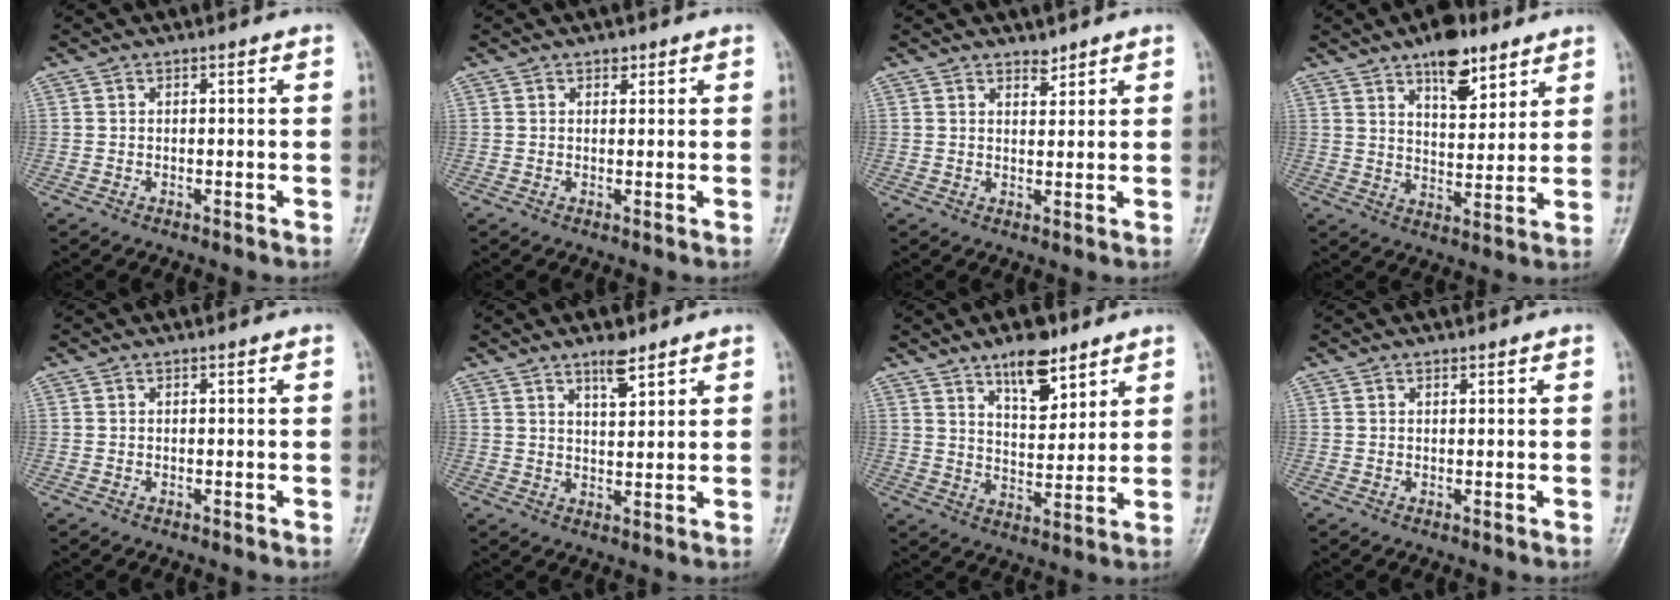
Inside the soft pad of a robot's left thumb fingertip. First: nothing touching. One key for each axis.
{"total": 1.2, "fx": 0.8, "fy": 0.8, "fz": 0.5, "tx": 0.001, "ty": -0.005, "tz": 0.010}
{"total": 2.0, "fx": 1.8, "fy": 0.9, "fz": 0.5, "tx": 0.005, "ty": -0.014, "tz": 0.027}
{"total": 10.1, "fx": 6.6, "fy": 4.6, "fz": 6.2, "tx": -0.069, "ty": -0.040, "tz": 0.105}
{"total": 0.0}
{"total": 4.4, "fx": 3.2, "fy": 1.3, "fz": 2.6, "tx": -0.032, "ty": -0.025, "tz": 0.054}
{"total": 9.4, "fx": 6.3, "fy": 4.0, "fz": 5.7, "tx": -0.065, "ty": -0.044, "tz": 0.106}
{"total": 0.6, "fx": 0.4, "fy": 0.3, "fz": 0.3, "tx": -0.005, "ty": -0.003, "tz": 0.006}